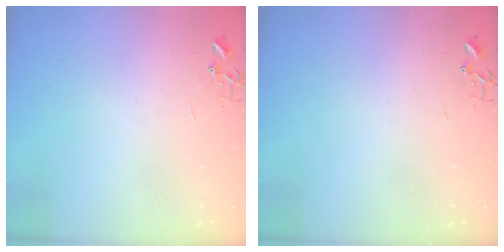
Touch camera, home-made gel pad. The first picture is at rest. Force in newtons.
{"total": 0.0}